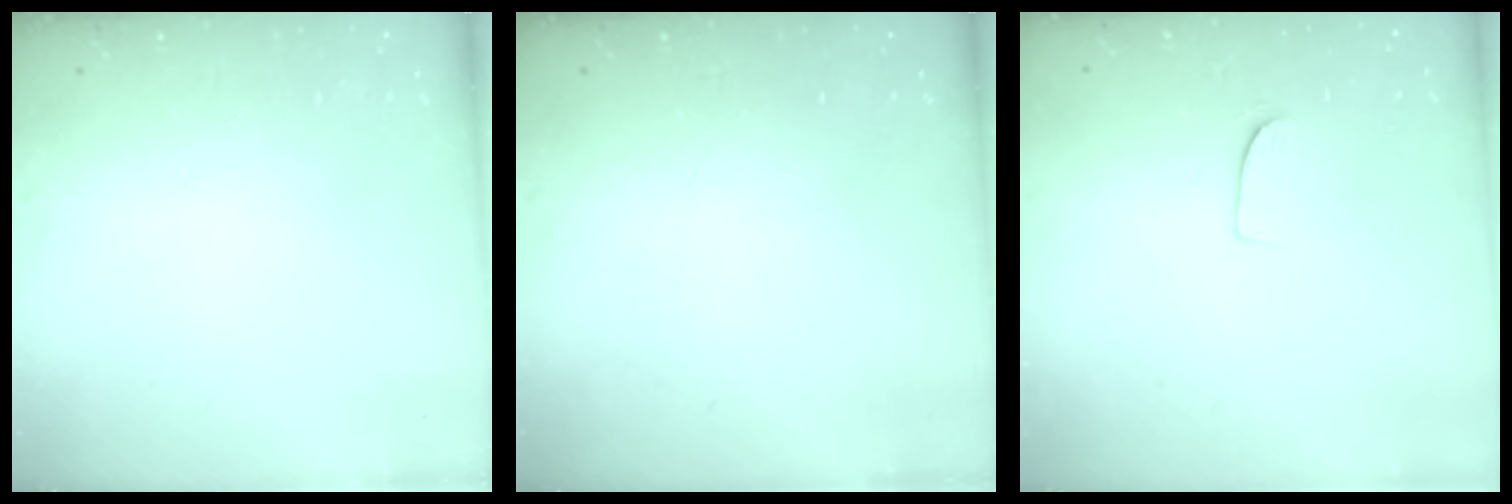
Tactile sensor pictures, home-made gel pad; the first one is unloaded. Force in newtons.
{"total": 0.0}
{"total": 7.0, "press": 7.0, "slide": 0.4}